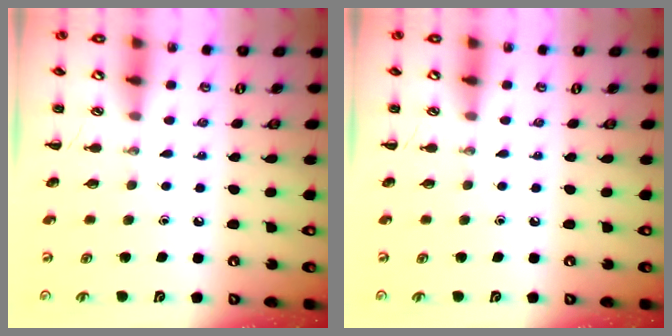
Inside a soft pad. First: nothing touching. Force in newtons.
{"total": 0.0}